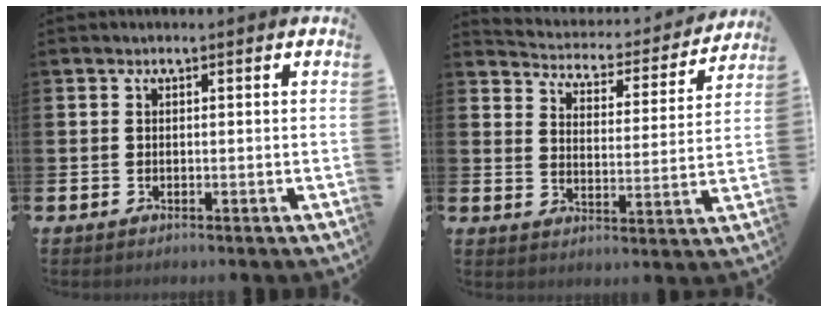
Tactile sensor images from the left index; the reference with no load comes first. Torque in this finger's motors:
{"motor_torque": [0.77, -1.37, 0.05, -0.04]}